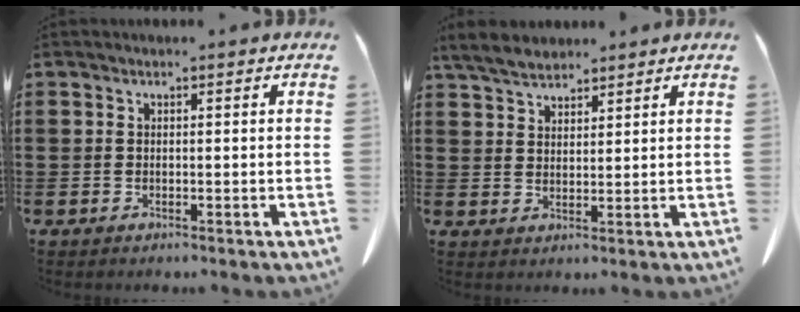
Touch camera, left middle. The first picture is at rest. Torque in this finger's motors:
{"motor_torque": [0.07, 0.08, 0.08, 0.04]}